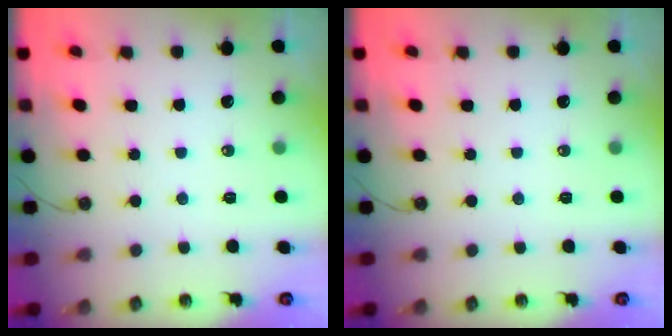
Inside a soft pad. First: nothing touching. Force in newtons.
{"total": 0.0}